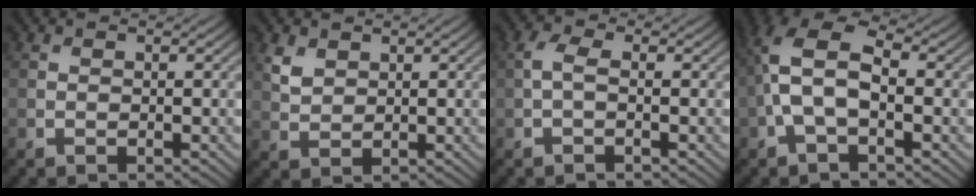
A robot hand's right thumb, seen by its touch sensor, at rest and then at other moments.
{"total": 2.8, "force": [1.7, 1.8, 1.3], "torque": [-0.036, -0.003, 0.038]}
{"total": 1.7, "force": [-0.2, 0.7, 1.6], "torque": [-0.040, 0.005, -0.009]}
{"total": 8.1, "force": [-0.6, 4.1, 6.9], "torque": [-0.161, 0.021, -0.023]}